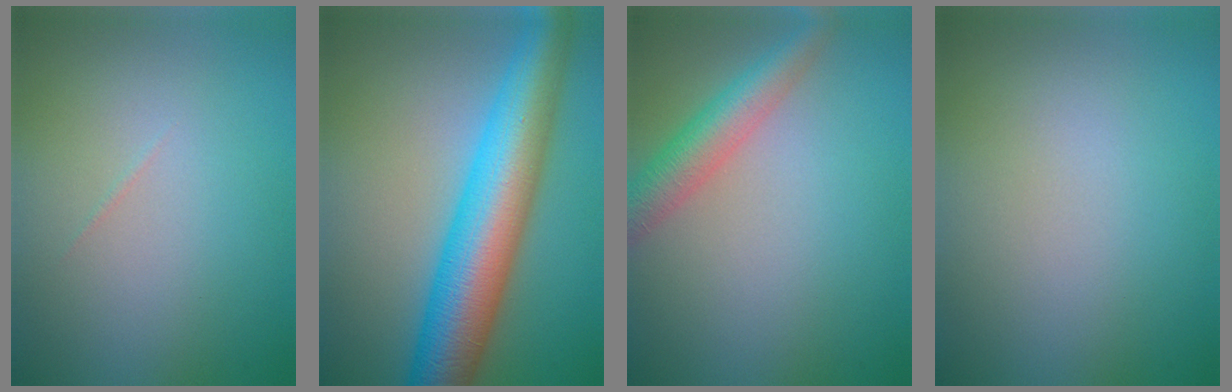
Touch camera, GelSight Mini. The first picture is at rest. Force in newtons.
{"total": 10.8, "press": 10.8, "slide": 0.1}
{"total": 4.2, "press": 4.2, "slide": 0.1}
{"total": 0.0}